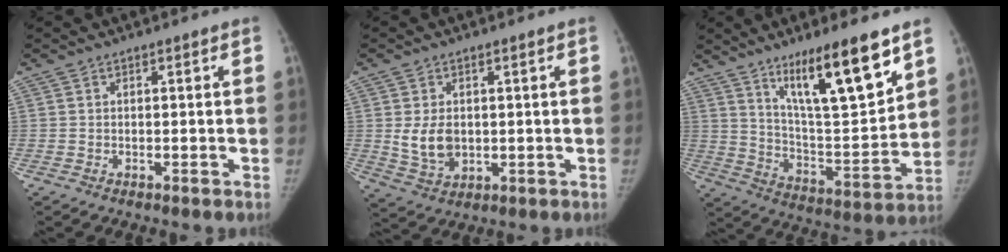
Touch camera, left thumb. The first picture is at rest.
{"total": 6.4, "force": [0.5, 4.6, 4.5], "torque": [-0.069, -0.013, 0.022]}
{"total": 19.0, "force": [11.7, 3.9, 14.4], "torque": [-0.204, -0.071, 0.206]}